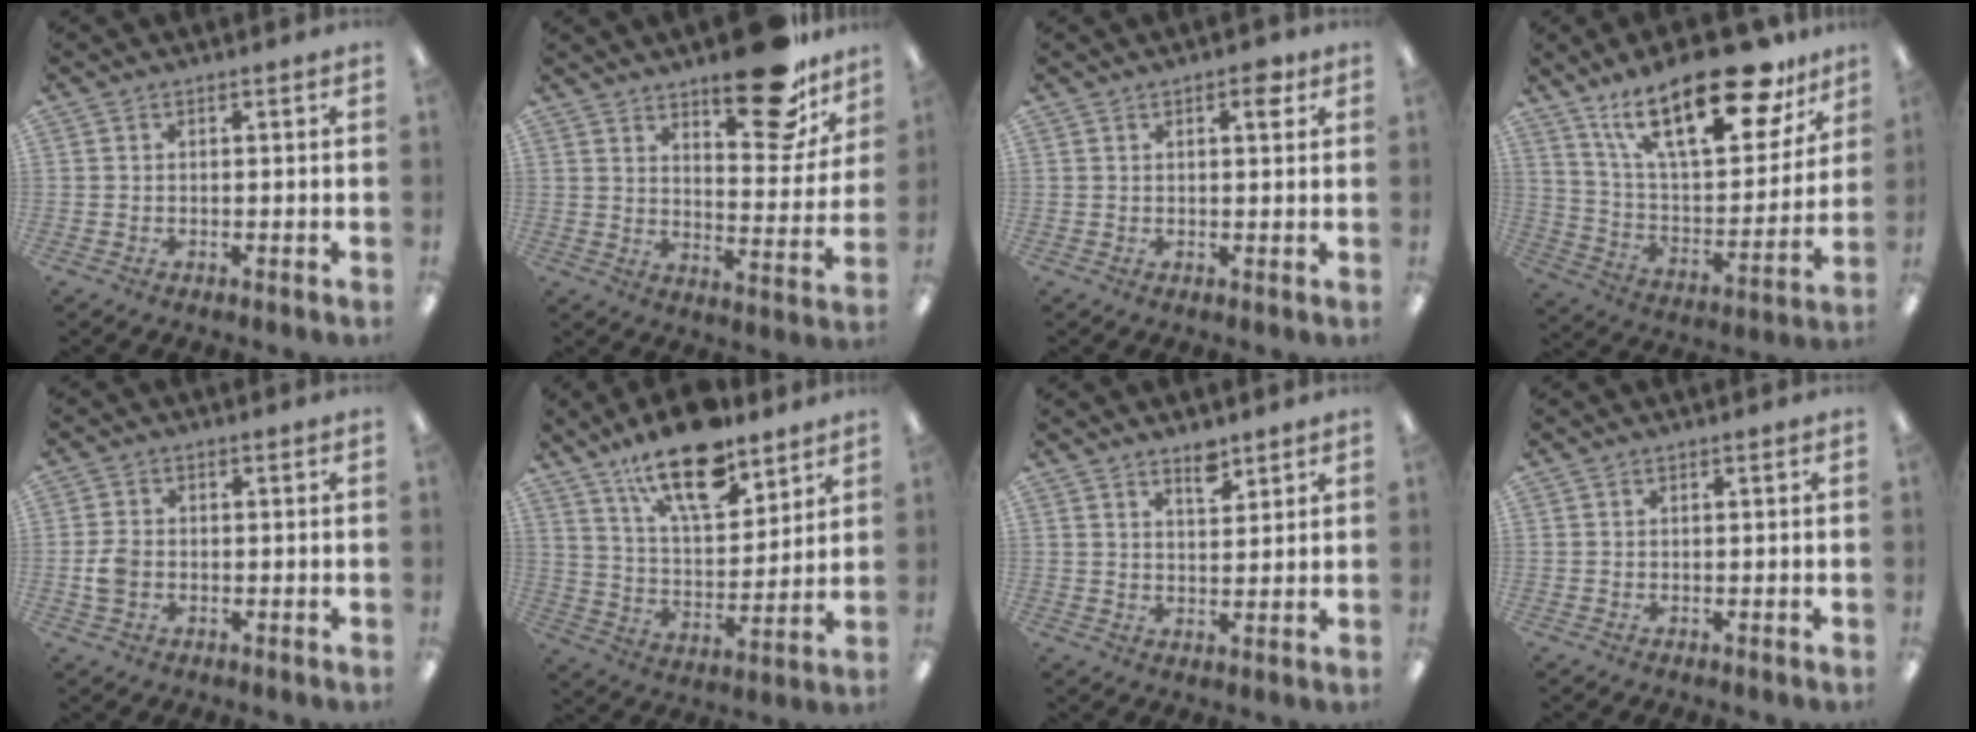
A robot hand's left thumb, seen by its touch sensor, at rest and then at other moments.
{"total": 18.3, "force": [13.5, 6.5, 10.5], "torque": [-0.130, -0.090, 0.218]}
{"total": 3.3, "force": [1.9, 1.2, 2.4], "torque": [-0.027, -0.006, 0.027]}
{"total": 27.1, "force": [18.0, 9.7, 17.8], "torque": [-0.289, -0.104, 0.305]}
{"total": 4.0, "force": [-0.8, 3.0, 2.6], "torque": [-0.052, 0.005, -0.014]}
{"total": 18.1, "force": [13.2, 7.0, 10.3], "torque": [-0.166, -0.071, 0.223]}
{"total": 5.1, "force": [4.0, 2.0, 2.5], "torque": [-0.025, -0.026, 0.067]}
{"total": 0.0}